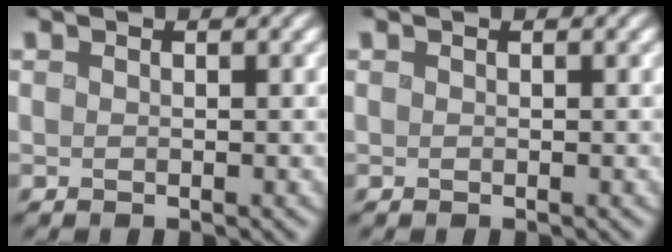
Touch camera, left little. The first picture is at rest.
{"total": 0.0}